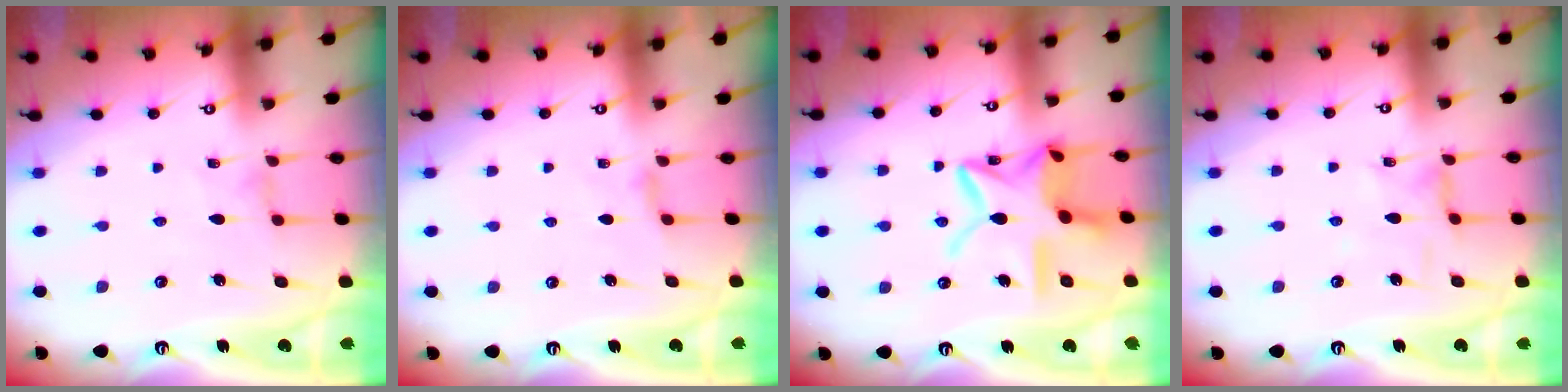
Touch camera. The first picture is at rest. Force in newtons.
{"total": 2.3, "press": 2.2, "slide": 0.5}
{"total": 15.6, "press": 15.5, "slide": 1.1}
{"total": 2.5, "press": 2.5, "slide": 0.4}